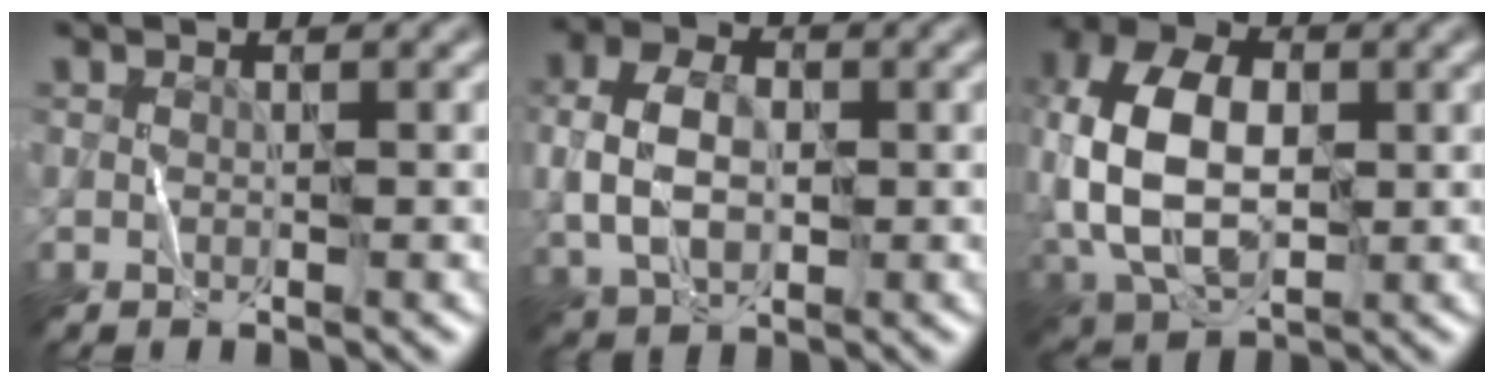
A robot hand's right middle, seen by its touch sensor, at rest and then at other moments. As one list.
[{"total": 5.6, "force": [0.0, 3.9, 4.1], "torque": [-0.092, 0.004, 0.001]}, {"total": 11.8, "force": [0.2, 7.9, 8.7], "torque": [-0.208, 0.000, 0.008]}]